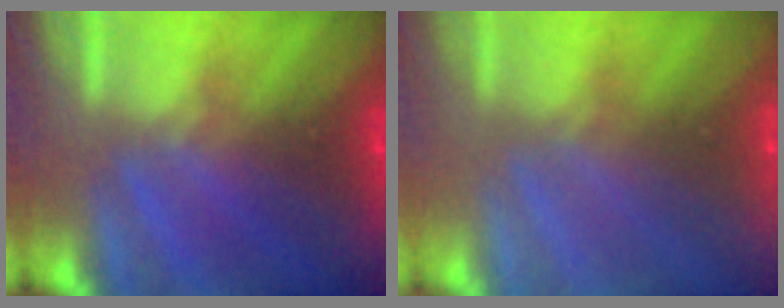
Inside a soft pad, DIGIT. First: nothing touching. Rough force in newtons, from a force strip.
{"total": 2.9}